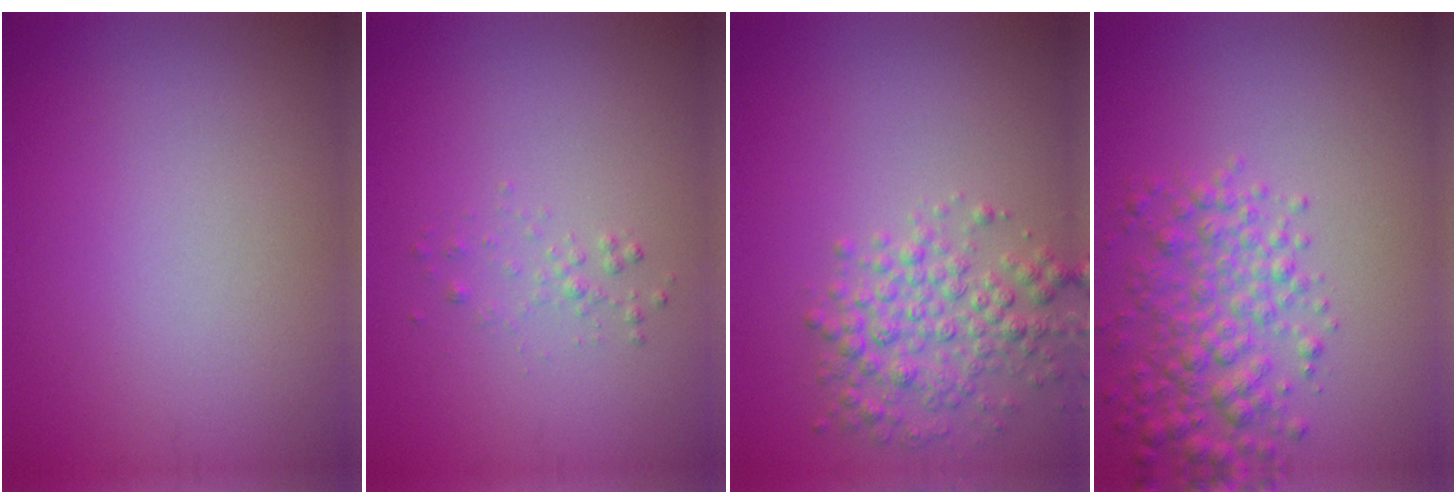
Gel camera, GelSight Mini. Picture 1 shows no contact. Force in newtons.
{"total": 0.9, "press": 0.9, "slide": 0.0}
{"total": 3.7, "press": 3.7, "slide": 0.1}
{"total": 4.4, "press": 4.4, "slide": 0.1}